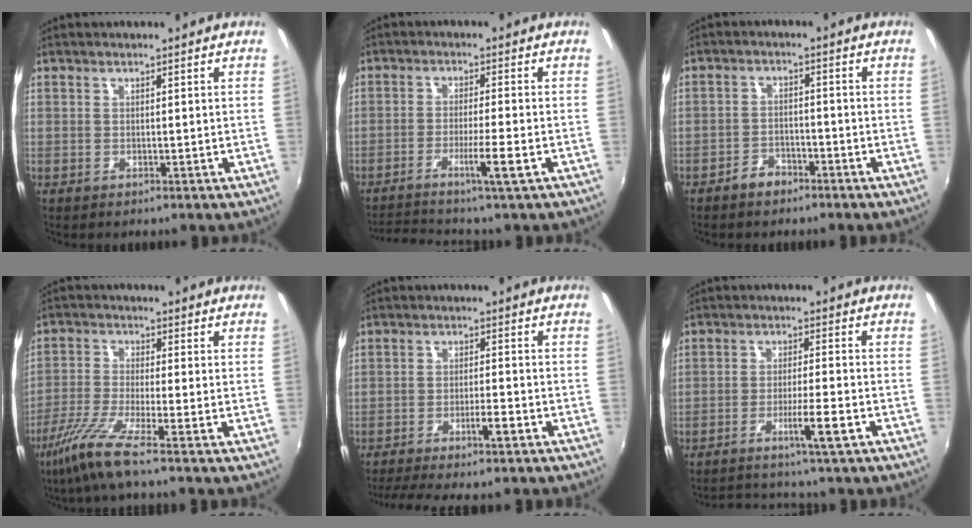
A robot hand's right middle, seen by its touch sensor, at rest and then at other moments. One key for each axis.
{"total": 6.7, "fx": -4.8, "fy": -0.8, "fz": 4.6, "tx": -0.095, "ty": -0.005, "tz": -0.083}
{"total": 3.5, "fx": -2.9, "fy": 1.8, "fz": 1.1, "tx": -0.031, "ty": 0.010, "tz": -0.046}
{"total": 7.8, "fx": -5.2, "fy": -0.5, "fz": 5.8, "tx": -0.131, "ty": -0.016, "tz": -0.104}
{"total": 7.1, "fx": -5.7, "fy": 0.1, "fz": 4.3, "tx": -0.088, "ty": -0.003, "tz": -0.090}
{"total": 6.4, "fx": -5.1, "fy": -0.3, "fz": 3.8, "tx": -0.074, "ty": -0.003, "tz": -0.082}